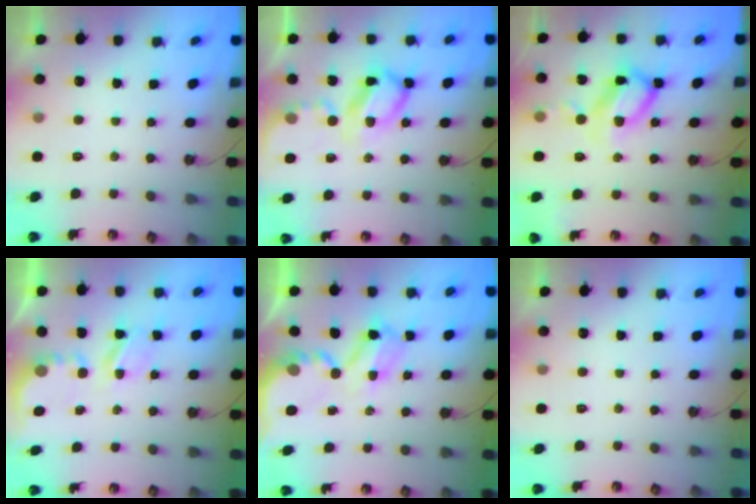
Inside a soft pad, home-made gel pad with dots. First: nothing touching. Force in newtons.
{"total": 12.4, "press": 12.3, "slide": 1.2}
{"total": 15.5, "press": 15.5, "slide": 1.2}
{"total": 4.9, "press": 4.9, "slide": 0.3}
{"total": 6.9, "press": 6.9, "slide": 0.5}
{"total": 0.0}